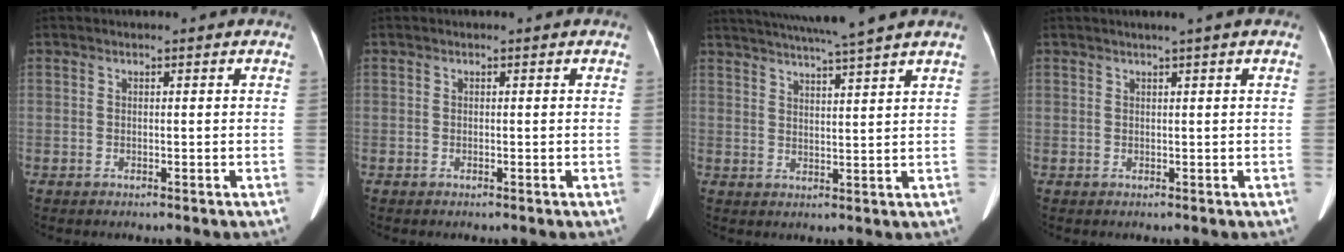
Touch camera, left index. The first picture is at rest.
{"total": 0.0}
{"total": 11.9, "force": [10.3, -1.6, 5.6], "torque": [-0.095, 0.003, 0.148]}
{"total": 1.6, "force": [1.1, -0.5, 1.0], "torque": [-0.018, 0.000, 0.023]}